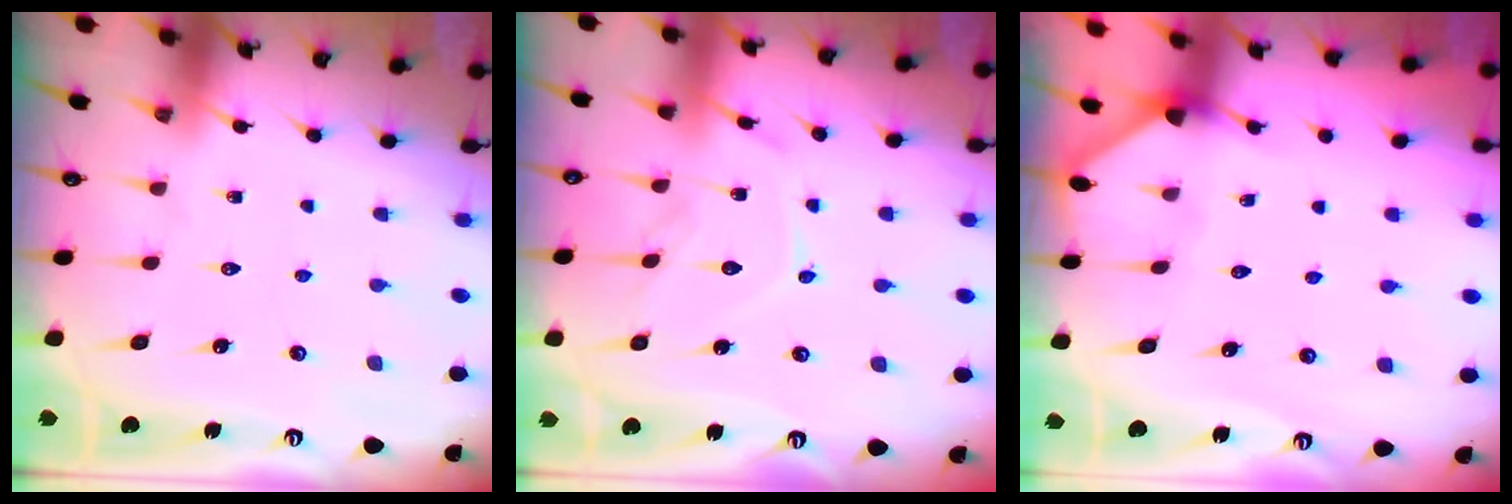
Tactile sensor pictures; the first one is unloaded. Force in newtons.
{"total": 10.8, "press": 10.8, "slide": 0.2}
{"total": 3.1, "press": 3.1, "slide": 0.2}